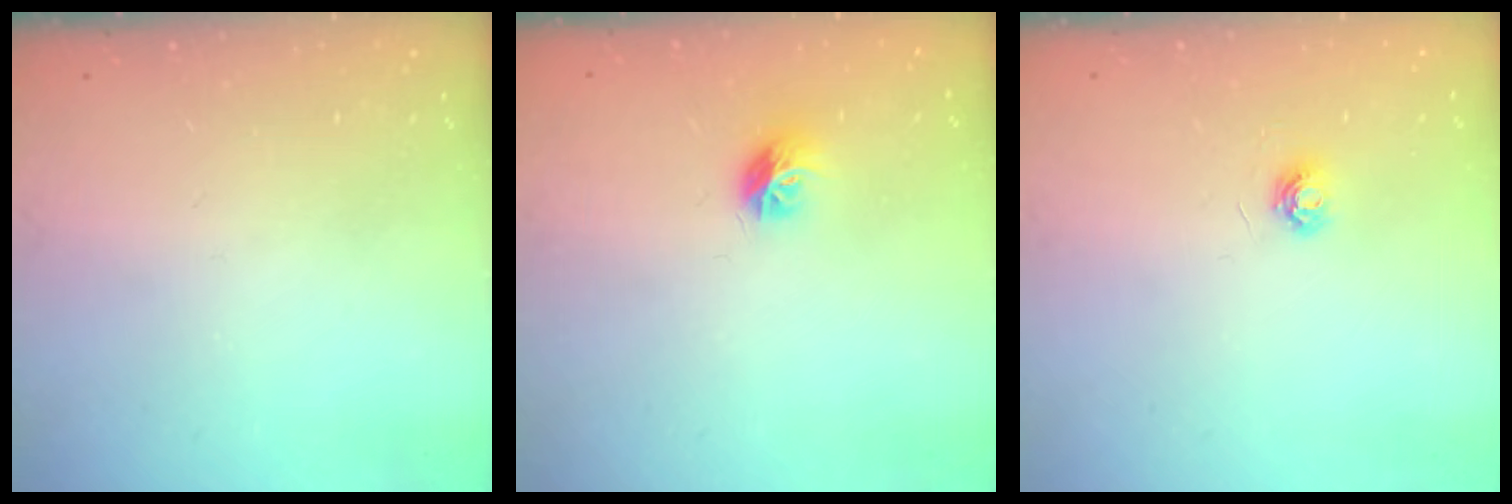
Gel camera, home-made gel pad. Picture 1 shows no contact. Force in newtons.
{"total": 7.7, "press": 7.7, "slide": 0.2}
{"total": 4.5, "press": 4.5, "slide": 0.5}